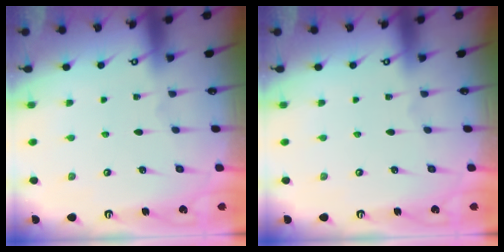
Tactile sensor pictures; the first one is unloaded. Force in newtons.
{"total": 0.0}